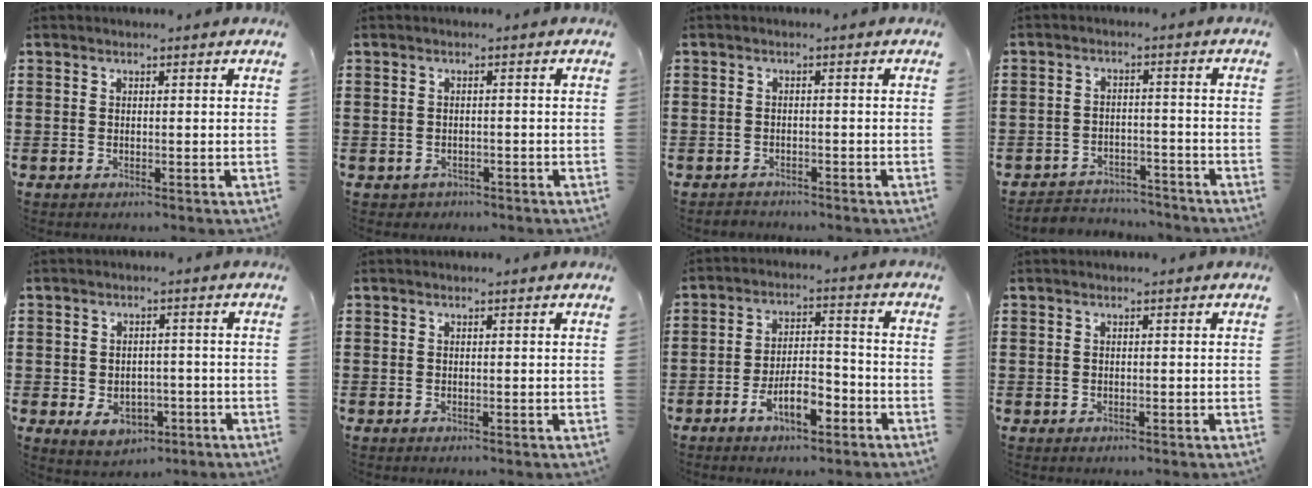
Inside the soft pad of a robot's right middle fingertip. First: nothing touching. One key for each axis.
{"total": 0.8, "fx": -0.6, "fy": 0.6, "fz": 0.0, "tx": -0.004, "ty": 0.002, "tz": -0.015}
{"total": 1.3, "fx": -1.2, "fy": 0.4, "fz": -0.2, "tx": -0.001, "ty": 0.003, "tz": -0.028}
{"total": 3.8, "fx": -3.6, "fy": 0.9, "fz": -0.2, "tx": -0.003, "ty": 0.004, "tz": -0.079}
{"total": 4.1, "fx": -1.8, "fy": 3.1, "fz": 1.9, "tx": -0.023, "ty": -0.002, "tz": -0.038}
{"total": 0.0}
{"total": 7.4, "fx": -4.2, "fy": 2.7, "fz": 5.5, "tx": -0.100, "ty": 0.008, "tz": -0.076}
{"total": 0.0}